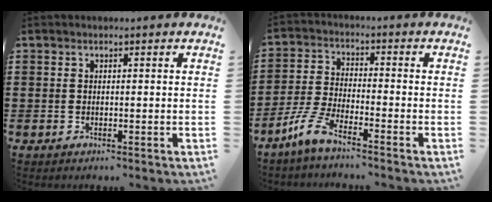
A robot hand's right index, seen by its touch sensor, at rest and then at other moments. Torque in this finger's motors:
{"motor_torque": [1.47, 0.67, 0.36, 0.09]}